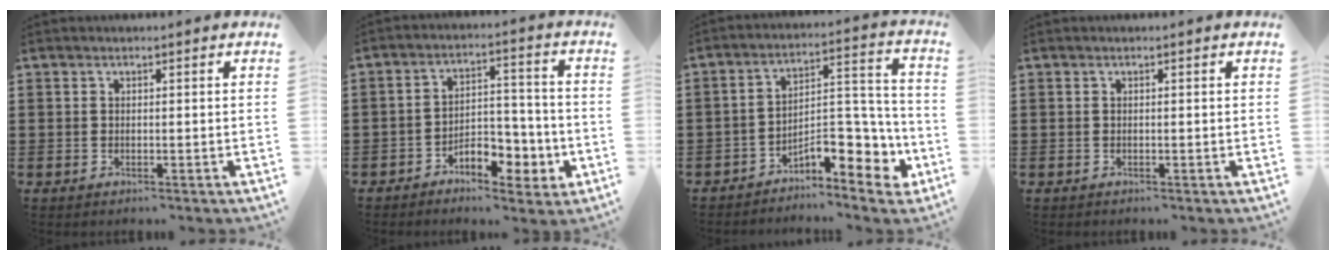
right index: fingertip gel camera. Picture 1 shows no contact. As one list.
[{"total": 7.0, "force": [-3.8, 3.8, 4.5], "torque": [-0.064, 0.019, -0.071]}, {"total": 10.1, "force": [-5.9, 4.5, 6.9], "torque": [-0.092, 0.006, -0.103]}, {"total": 0.0}]